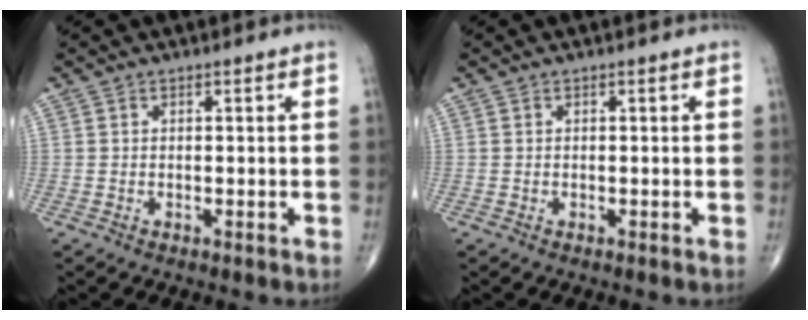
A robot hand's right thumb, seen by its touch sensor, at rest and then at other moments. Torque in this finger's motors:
{"motor_torque": [0.00, 0.00, -0.03, 0.02, 0.00]}